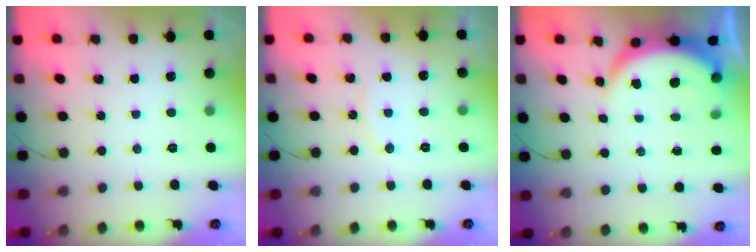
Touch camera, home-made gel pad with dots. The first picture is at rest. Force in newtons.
{"total": 4.8, "press": 4.7, "slide": 0.4}
{"total": 5.9, "press": 5.9, "slide": 0.8}